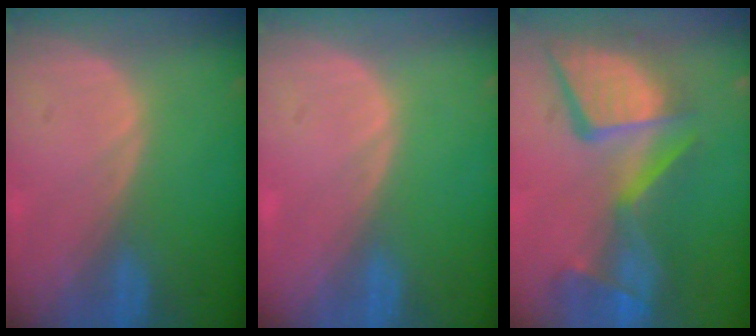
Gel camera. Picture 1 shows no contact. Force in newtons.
{"total": 0.0}
{"total": 13.8, "press": 11.1, "slide": 8.1}